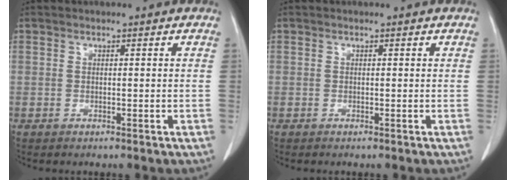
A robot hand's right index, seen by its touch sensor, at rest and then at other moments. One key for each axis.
{"total": 0.0}